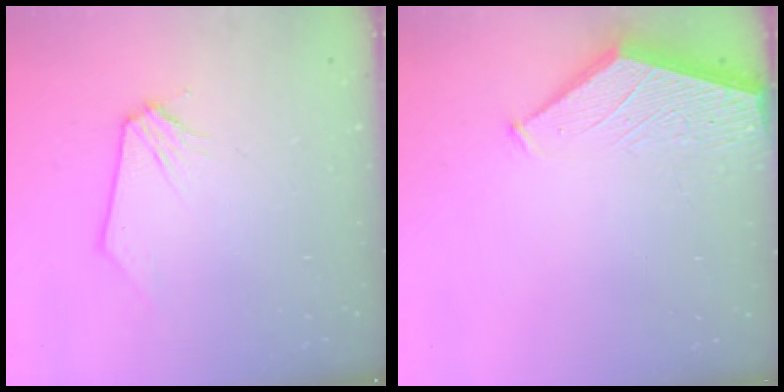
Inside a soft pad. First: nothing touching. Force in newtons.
{"total": 1.4, "press": 1.4, "slide": 0.2}